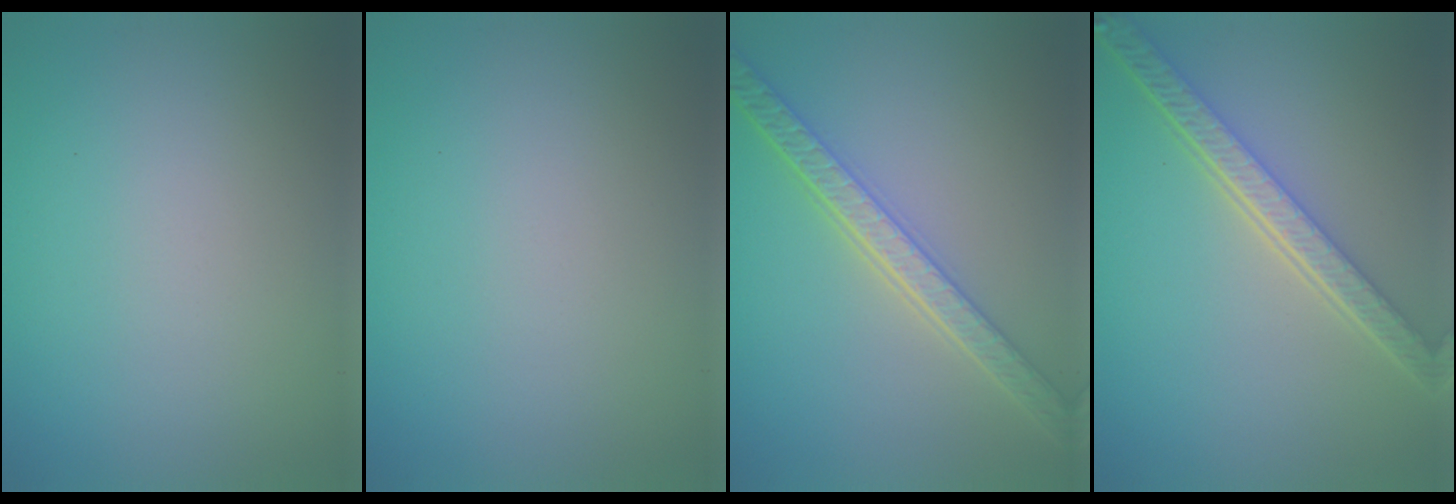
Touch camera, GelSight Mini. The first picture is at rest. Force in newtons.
{"total": 0.0}
{"total": 4.8, "press": 4.1, "slide": 2.4}
{"total": 5.5, "press": 4.2, "slide": 3.5}